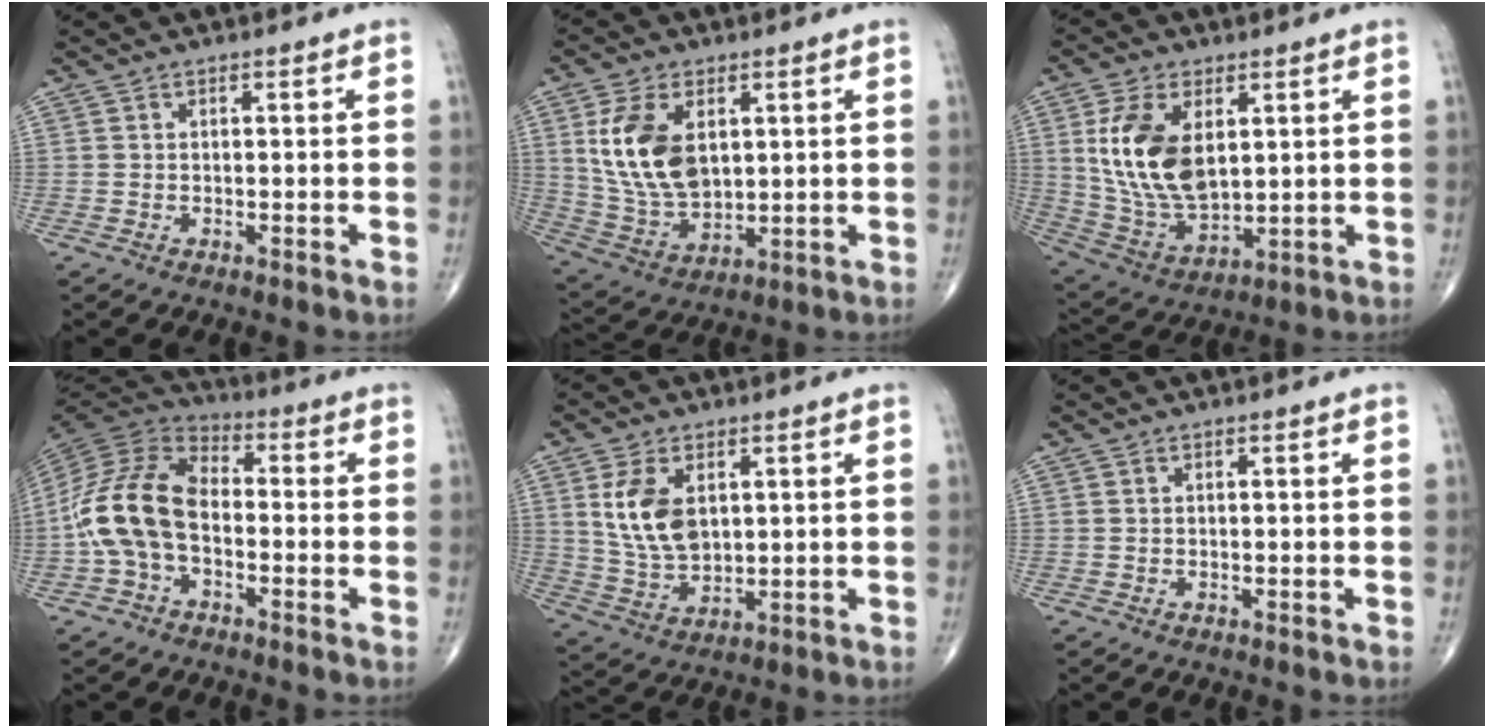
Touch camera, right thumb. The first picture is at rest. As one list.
[{"total": 14.2, "force": [3.4, 8.6, 10.8], "torque": [-0.201, -0.015, 0.077]}, {"total": 15.6, "force": [3.5, 8.9, 12.3], "torque": [-0.230, -0.018, 0.080]}, {"total": 15.1, "force": [-2.6, 9.6, 11.3], "torque": [-0.223, 0.037, -0.058]}, {"total": 10.2, "force": [2.6, 6.2, 7.7], "torque": [-0.137, -0.013, 0.062]}, {"total": 0.0}]